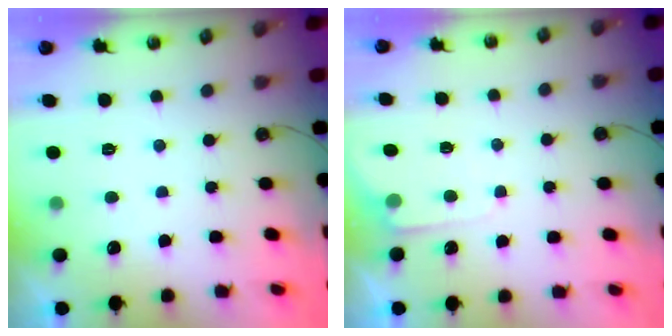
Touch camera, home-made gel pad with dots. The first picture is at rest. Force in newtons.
{"total": 3.9, "press": 3.9, "slide": 0.5}